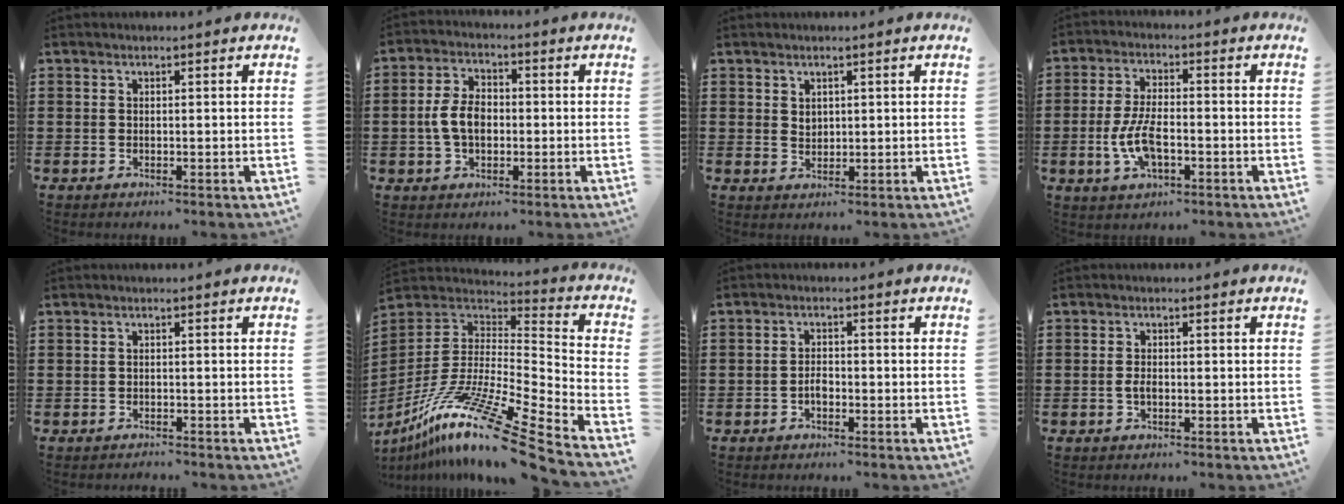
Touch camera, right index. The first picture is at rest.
{"total": 6.6, "force": [-0.9, 4.1, 5.1], "torque": [-0.121, 0.002, -0.024]}
{"total": 1.6, "force": [1.0, 1.2, 0.5], "torque": [-0.005, 0.002, 0.018]}
{"total": 7.3, "force": [-1.8, 3.2, 6.3], "torque": [-0.147, -0.005, -0.041]}
{"total": 0.8, "force": [-0.8, 0.2, -0.1], "torque": [-0.001, 0.002, -0.018]}
{"total": 15.1, "force": [-10.5, 0.6, 10.8], "torque": [-0.209, 0.012, -0.200]}
{"total": 2.0, "force": [-0.9, 1.1, 1.3], "torque": [-0.028, 0.002, -0.017]}
{"total": 1.6, "force": [-0.4, 0.5, 1.4], "torque": [-0.035, -0.006, -0.010]}